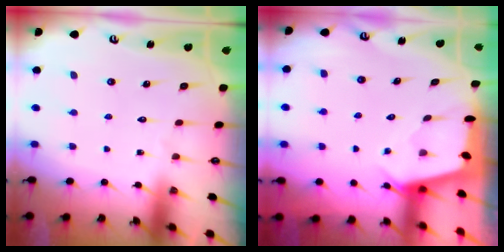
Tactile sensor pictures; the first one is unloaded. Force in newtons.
{"total": 2.4, "press": 2.4, "slide": 0.3}